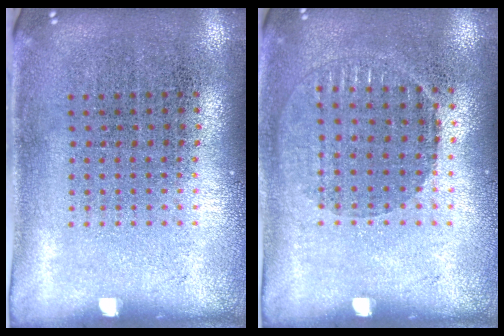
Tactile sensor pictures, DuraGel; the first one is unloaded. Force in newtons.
{"total": 1.0, "press": 0.9, "slide": 0.4}